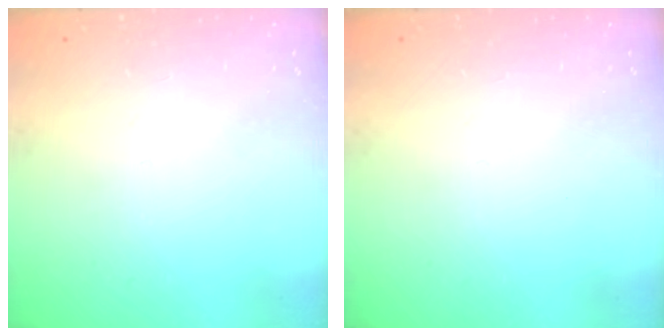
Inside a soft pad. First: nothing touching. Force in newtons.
{"total": 0.0}